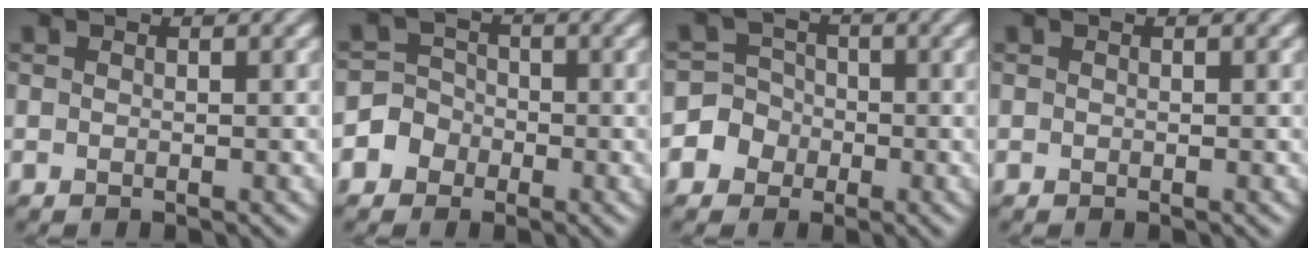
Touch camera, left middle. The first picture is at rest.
{"total": 2.8, "force": [-1.4, 2.5, 0.0], "torque": [0.018, 0.012, -0.035]}
{"total": 3.7, "force": [-1.5, 3.4, 0.1], "torque": [0.023, 0.013, -0.042]}
{"total": 0.0}